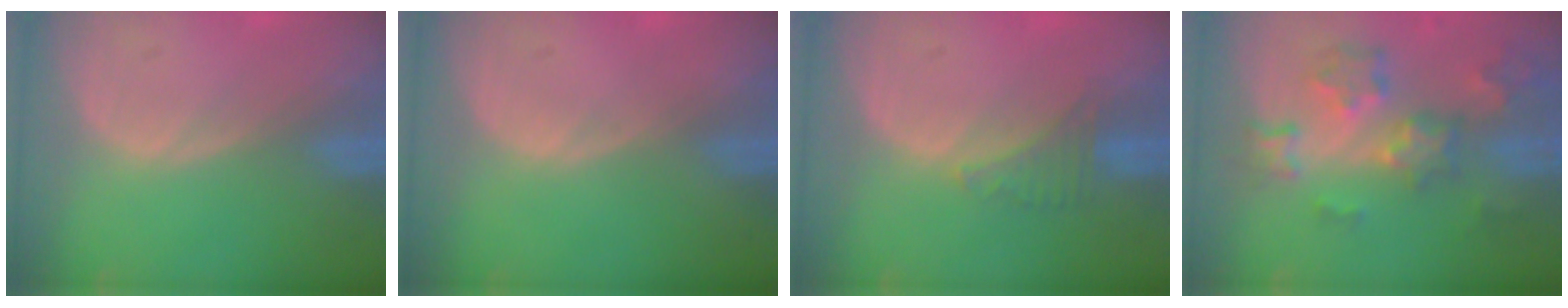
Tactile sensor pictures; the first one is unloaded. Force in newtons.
{"total": 0.0}
{"total": 2.9, "press": 2.9, "slide": 0.6}
{"total": 9.2, "press": 8.1, "slide": 4.3}